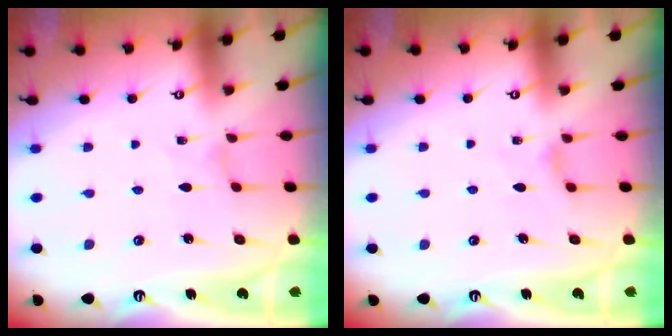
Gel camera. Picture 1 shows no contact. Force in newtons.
{"total": 1.7, "press": 1.7, "slide": 0.4}